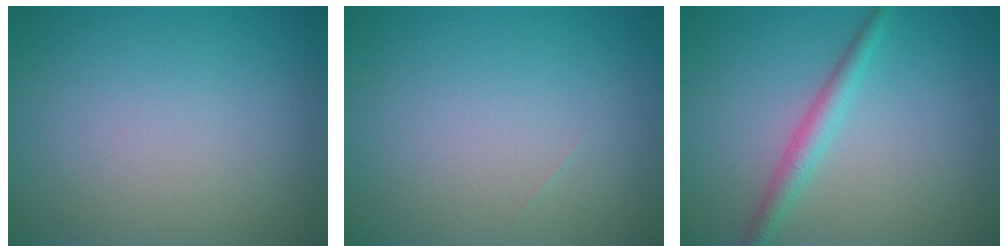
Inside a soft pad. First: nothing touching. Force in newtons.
{"total": 0.0}
{"total": 2.3, "press": 2.3, "slide": 0.0}